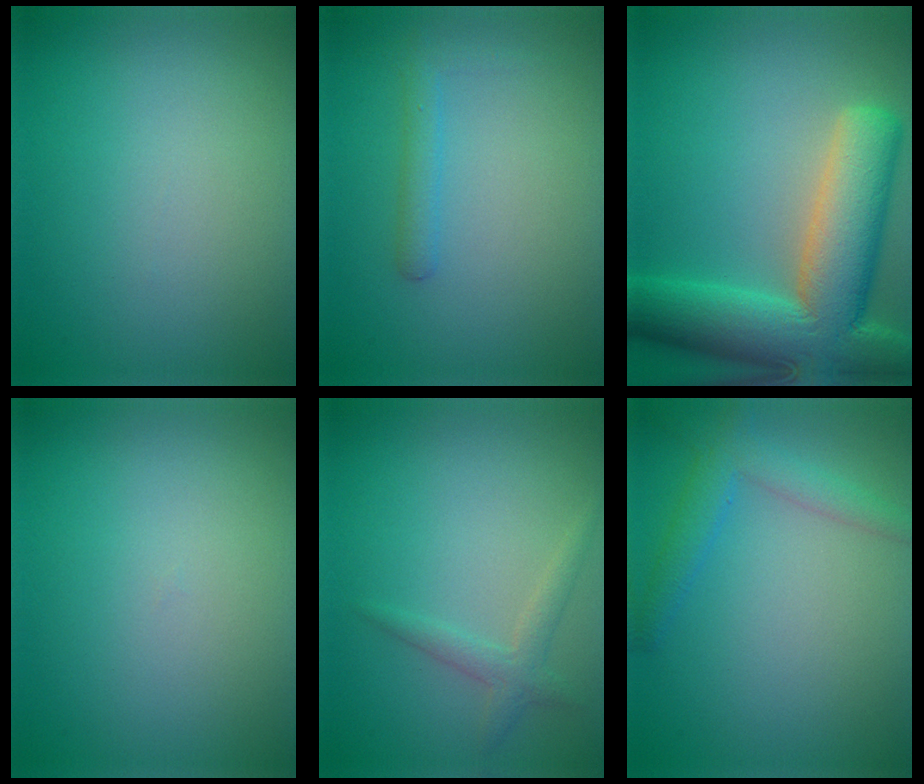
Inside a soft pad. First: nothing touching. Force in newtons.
{"total": 1.6, "press": 1.6, "slide": 0.1}
{"total": 12.6, "press": 12.6, "slide": 1.1}
{"total": 0.0}
{"total": 1.7, "press": 1.7, "slide": 0.0}
{"total": 2.9, "press": 2.9, "slide": 0.1}